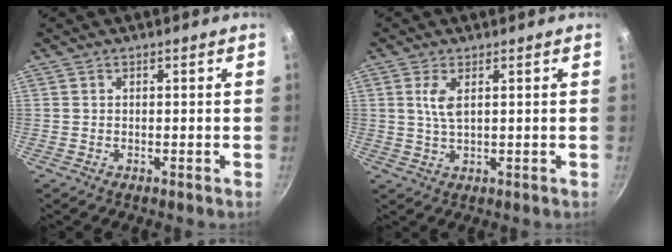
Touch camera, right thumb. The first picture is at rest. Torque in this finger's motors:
{"motor_torque": [0.24, -0.09, 0.53, 0.04, 0.20]}